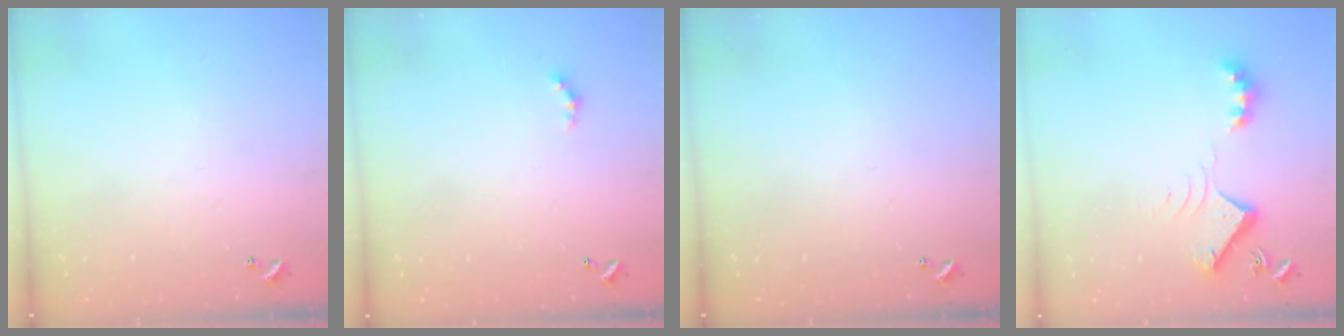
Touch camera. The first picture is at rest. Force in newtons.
{"total": 1.6, "press": 1.6, "slide": 0.4}
{"total": 0.0}
{"total": 8.2, "press": 8.1, "slide": 0.8}